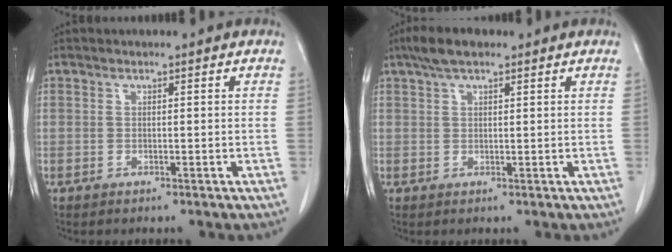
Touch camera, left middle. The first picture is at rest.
{"total": 4.3, "force": [3.0, 1.5, 2.7], "torque": [-0.057, 0.018, 0.053]}